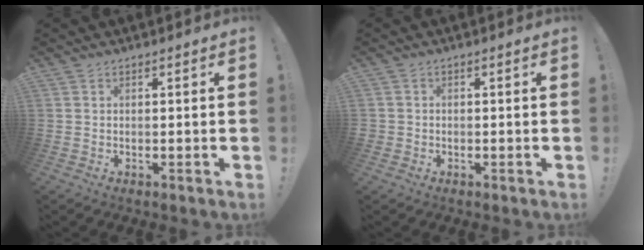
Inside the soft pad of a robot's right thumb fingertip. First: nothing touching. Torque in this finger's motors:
{"motor_torque": [-0.25, 0.10, 0.16, -0.08, 0.01]}